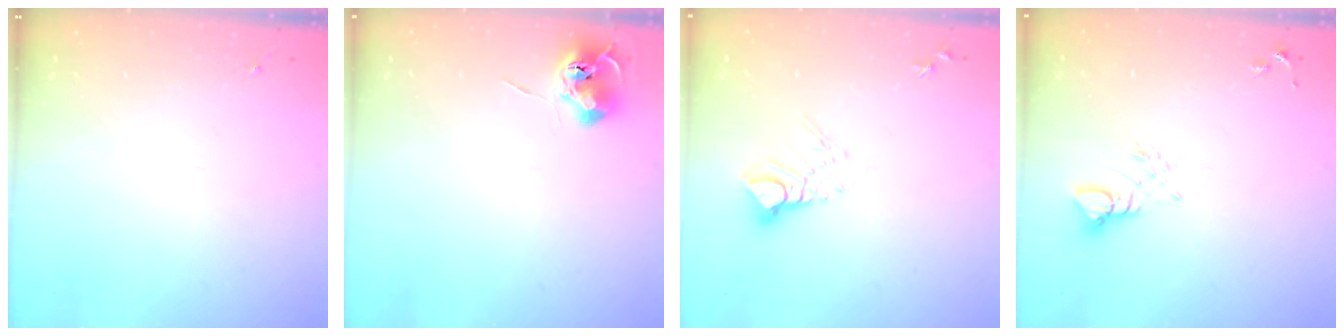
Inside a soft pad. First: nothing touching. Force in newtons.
{"total": 7.8, "press": 7.8, "slide": 0.8}
{"total": 7.9, "press": 7.8, "slide": 0.7}
{"total": 4.1, "press": 4.1, "slide": 0.2}